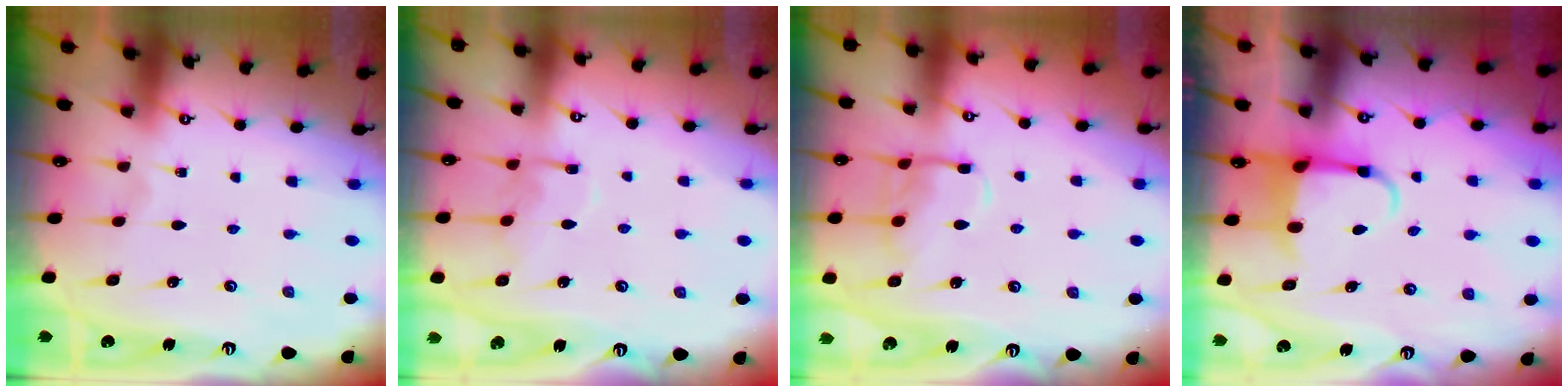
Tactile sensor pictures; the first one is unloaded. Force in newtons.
{"total": 9.9, "press": 9.8, "slide": 0.8}
{"total": 10.3, "press": 10.2, "slide": 0.8}
{"total": 4.0, "press": 3.8, "slide": 1.1}